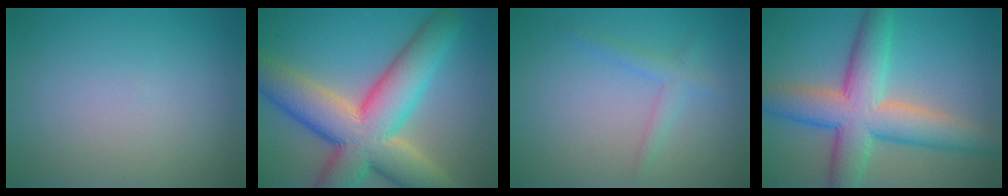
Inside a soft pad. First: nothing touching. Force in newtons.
{"total": 12.6, "press": 12.6, "slide": 0.9}
{"total": 1.6, "press": 1.6, "slide": 0.2}
{"total": 9.0, "press": 9.0, "slide": 0.4}